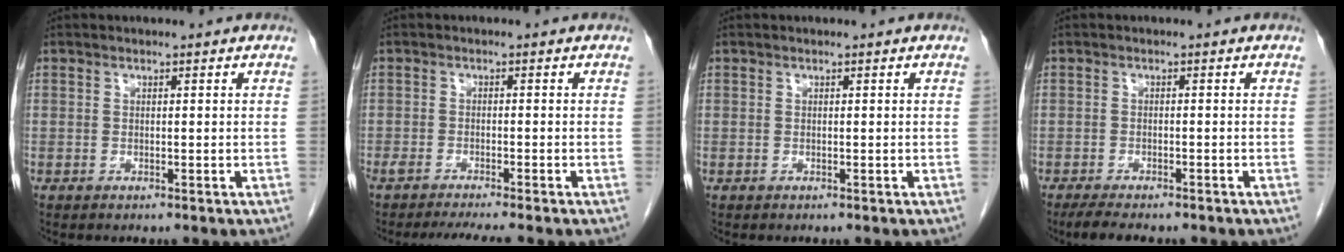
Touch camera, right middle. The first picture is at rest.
{"total": 6.0, "force": [-5.2, -0.2, 3.0], "torque": [-0.040, -0.009, -0.082]}
{"total": 0.0}
{"total": 5.4, "force": [-4.5, 1.2, 2.8], "torque": [-0.046, -0.013, -0.065]}